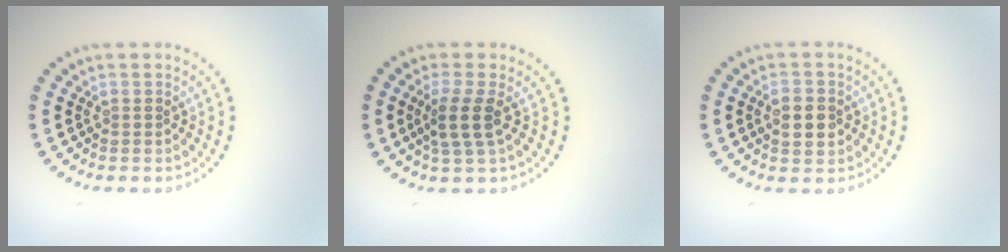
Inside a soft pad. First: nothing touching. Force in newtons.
{"total": 2.7, "press": 2.2, "slide": 1.6}
{"total": 2.9, "press": 2.9, "slide": 0.0}